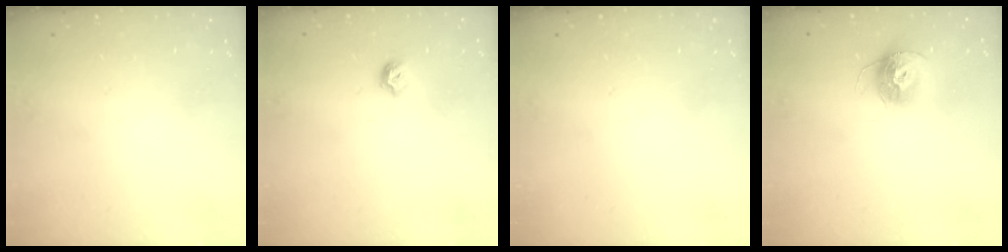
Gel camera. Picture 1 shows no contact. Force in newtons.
{"total": 5.3, "press": 5.3, "slide": 0.9}
{"total": 0.0}
{"total": 11.9, "press": 11.9, "slide": 0.9}